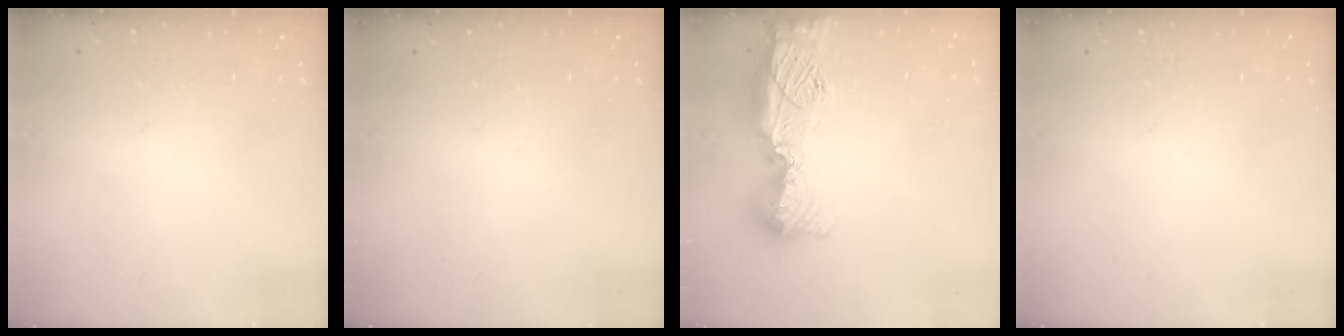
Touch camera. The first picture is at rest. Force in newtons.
{"total": 0.0}
{"total": 17.2, "press": 16.2, "slide": 5.8}
{"total": 0.0}